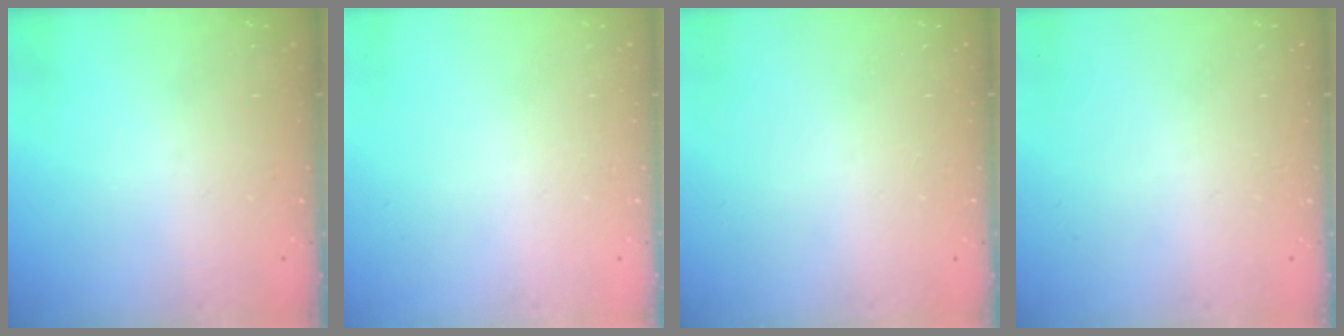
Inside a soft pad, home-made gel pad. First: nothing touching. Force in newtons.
{"total": 0.0}
{"total": 0.0}
{"total": 0.0}